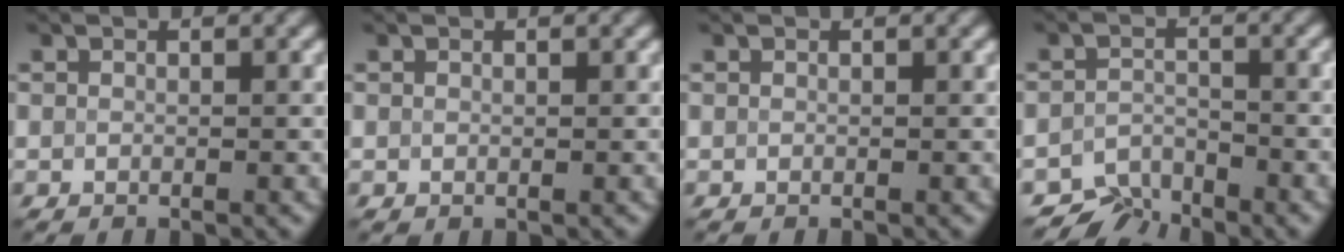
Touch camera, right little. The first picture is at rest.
{"total": 0.5, "force": [0.3, 0.3, 0.2], "torque": [-0.008, 0.000, 0.007]}
{"total": 0.0}
{"total": 4.9, "force": [-4.8, 0.8, -0.1], "torque": [0.024, -0.005, -0.068]}